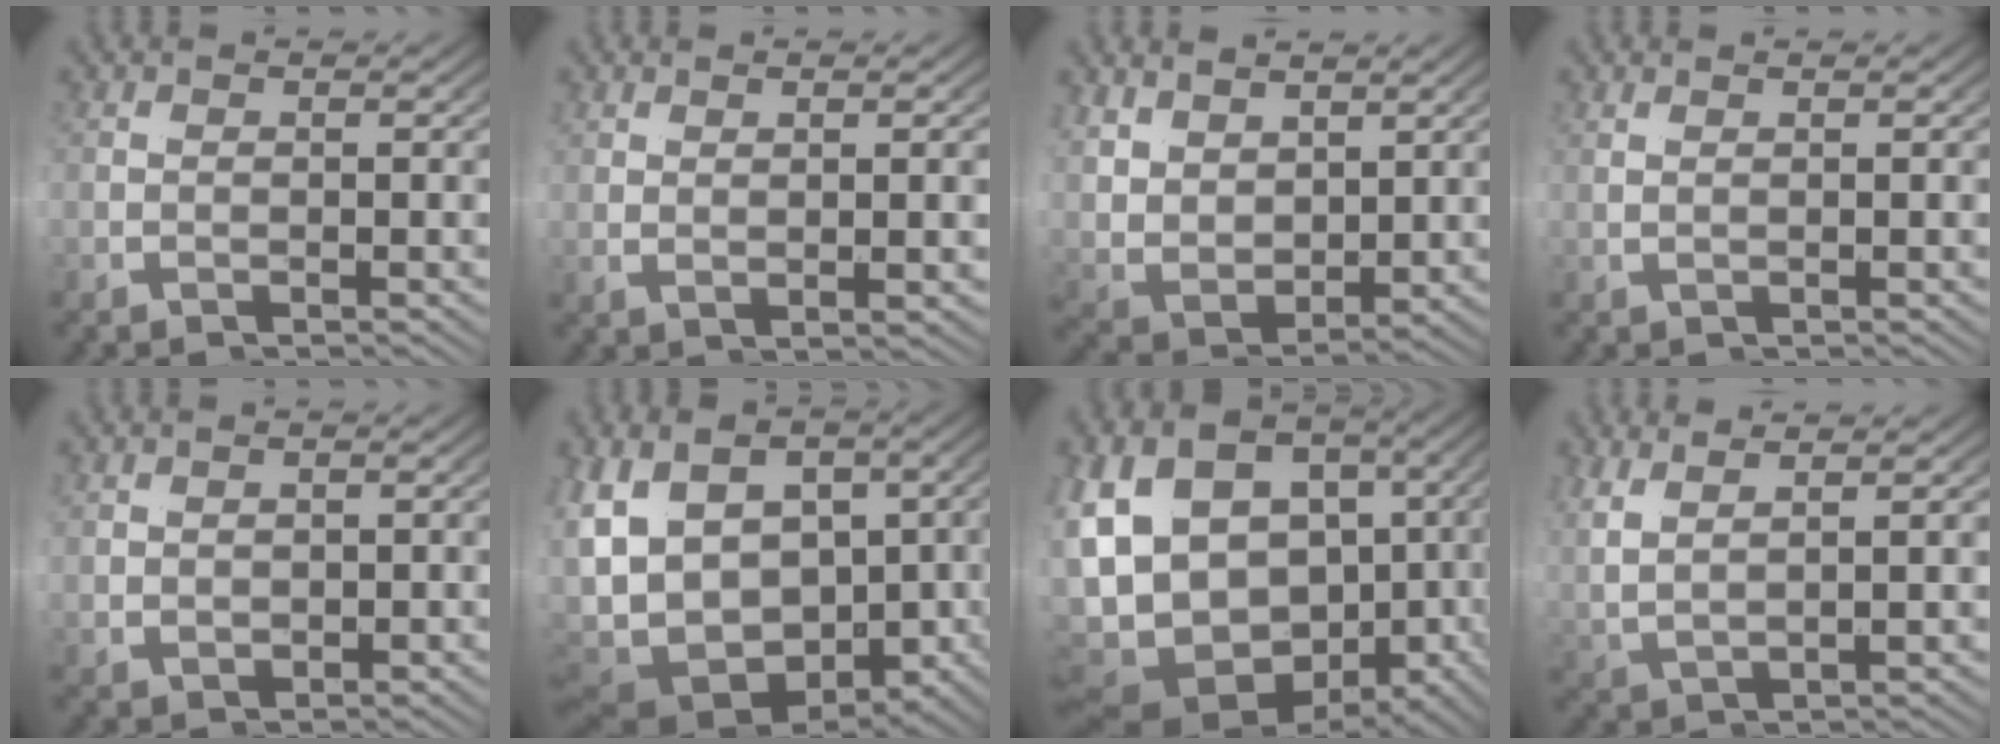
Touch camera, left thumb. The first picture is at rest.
{"total": 2.3, "force": [1.0, -2.0, 0.6], "torque": [0.003, 0.026, 0.008]}
{"total": 1.8, "force": [1.6, 0.8, 0.4], "torque": [-0.048, -0.010, 0.030]}
{"total": 1.2, "force": [0.4, -1.0, 0.4], "torque": [0.004, 0.012, 0.004]}
{"total": 1.6, "force": [0.4, 1.0, 1.1], "torque": [-0.011, 0.000, 0.012]}
{"total": 16.4, "force": [-2.4, 11.6, 11.4], "torque": [-0.211, -0.025, -0.044]}
{"total": 18.5, "force": [-1.6, 13.0, 13.1], "torque": [-0.249, -0.030, -0.023]}
{"total": 2.2, "force": [1.5, -1.1, 1.2], "torque": [-0.042, 0.010, 0.033]}